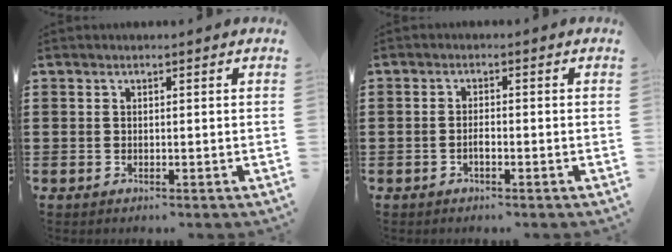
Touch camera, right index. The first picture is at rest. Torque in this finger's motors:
{"motor_torque": [0.04, 1.04, 0.00, 0.00]}